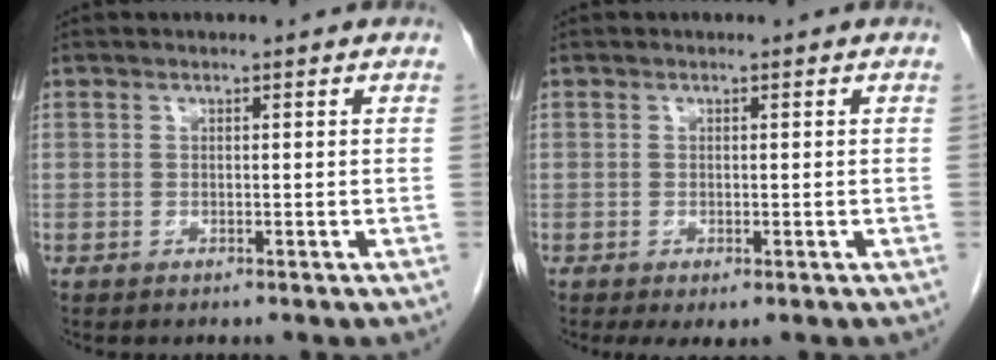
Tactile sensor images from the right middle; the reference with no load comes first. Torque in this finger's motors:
{"motor_torque": [0.42, -0.21, -0.10, -0.01]}